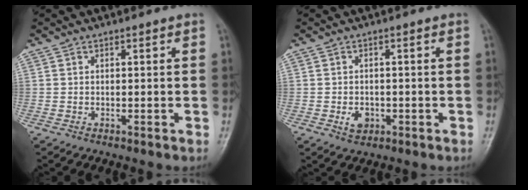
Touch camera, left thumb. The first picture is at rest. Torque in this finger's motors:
{"motor_torque": [-0.15, 0.32, 0.55, 0.03, 0.00]}